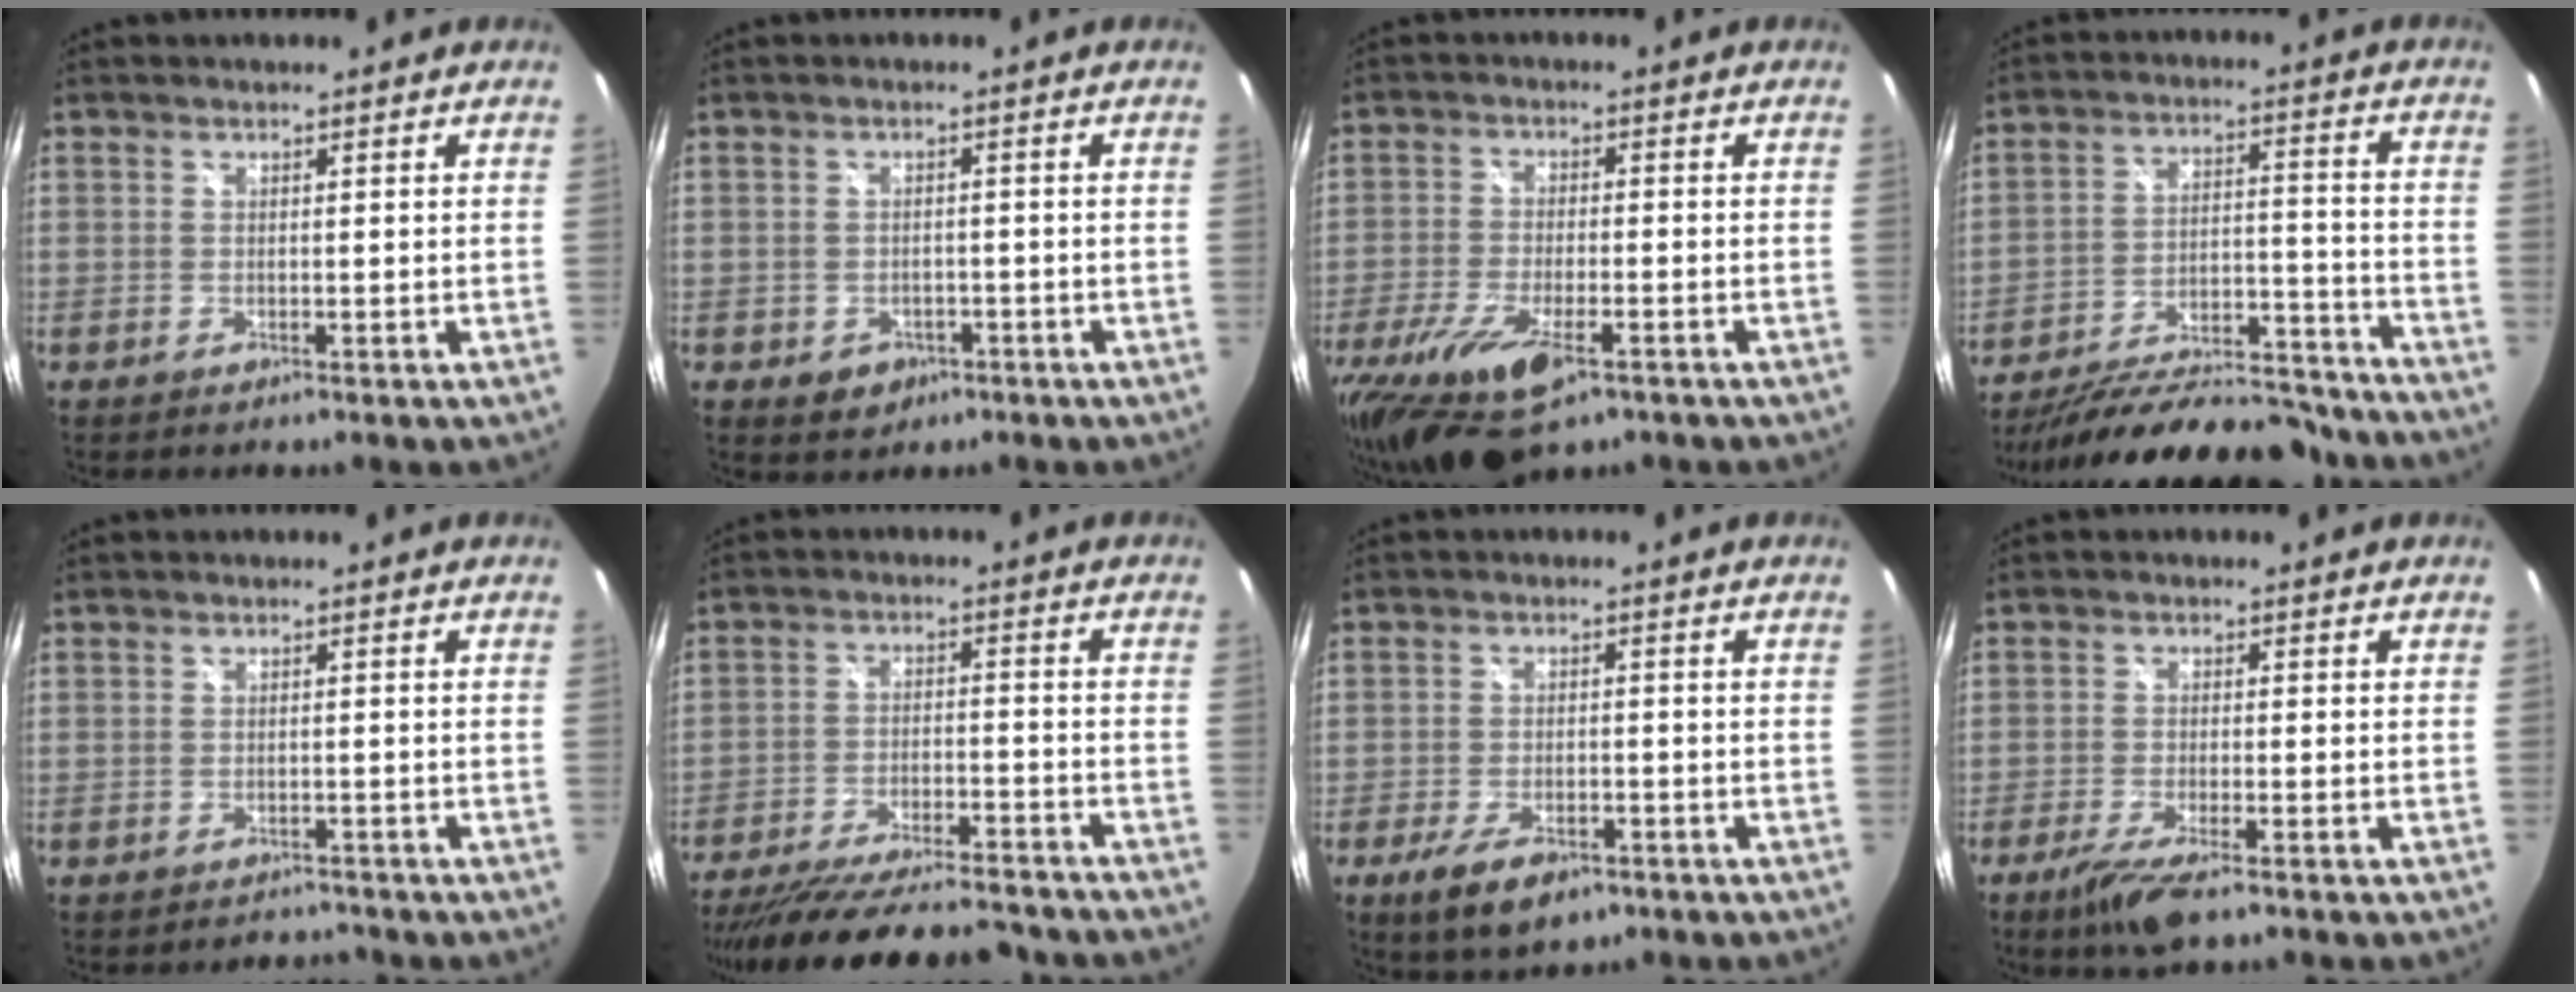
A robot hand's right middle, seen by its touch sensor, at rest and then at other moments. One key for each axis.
{"total": 4.1, "fx": -1.9, "fy": 3.4, "fz": 1.4, "tx": -0.036, "ty": -0.001, "tz": -0.018}
{"total": 15.3, "fx": -9.4, "fy": 5.7, "fz": 10.7, "tx": -0.234, "ty": -0.056, "tz": -0.165}
{"total": 25.5, "fx": -21.9, "fy": 7.2, "fz": 10.9, "tx": -0.193, "ty": -0.008, "tz": -0.296}
{"total": 3.0, "fx": -2.8, "fy": 1.0, "fz": 0.1, "tx": -0.001, "ty": 0.000, "tz": -0.039}
{"total": 23.4, "fx": -20.6, "fy": 4.8, "fz": 10.1, "tx": -0.194, "ty": -0.031, "tz": -0.293}
{"total": 8.1, "fx": -5.1, "fy": 3.5, "fz": 5.2, "tx": -0.117, "ty": -0.018, "tz": -0.081}
{"total": 6.8, "fx": -4.7, "fy": 1.2, "fz": 4.8, "tx": -0.111, "ty": -0.023, "tz": -0.086}